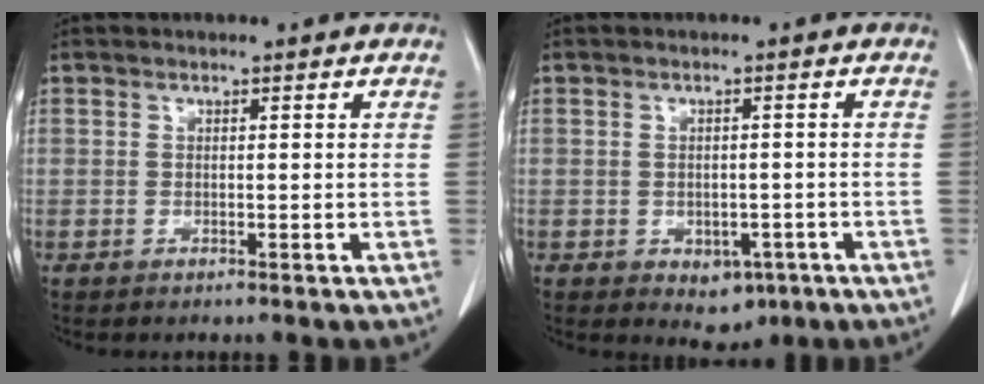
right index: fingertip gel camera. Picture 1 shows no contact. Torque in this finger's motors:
{"motor_torque": [0.52, -0.47, 0.02, -0.01]}